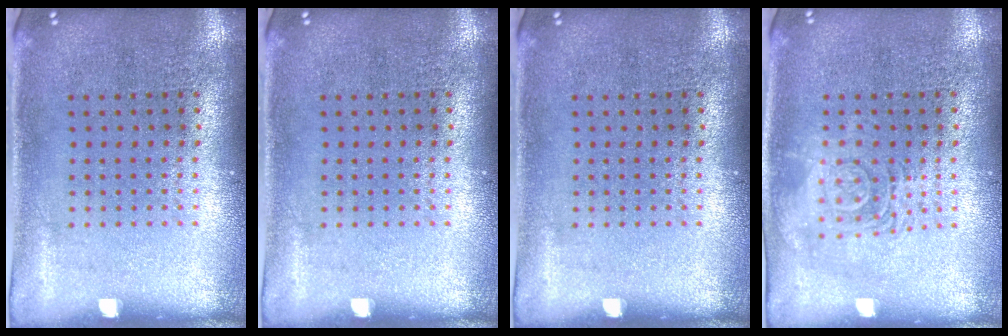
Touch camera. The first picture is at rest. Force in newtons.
{"total": 0.0}
{"total": 0.0}
{"total": 2.8, "press": 2.8, "slide": 0.4}